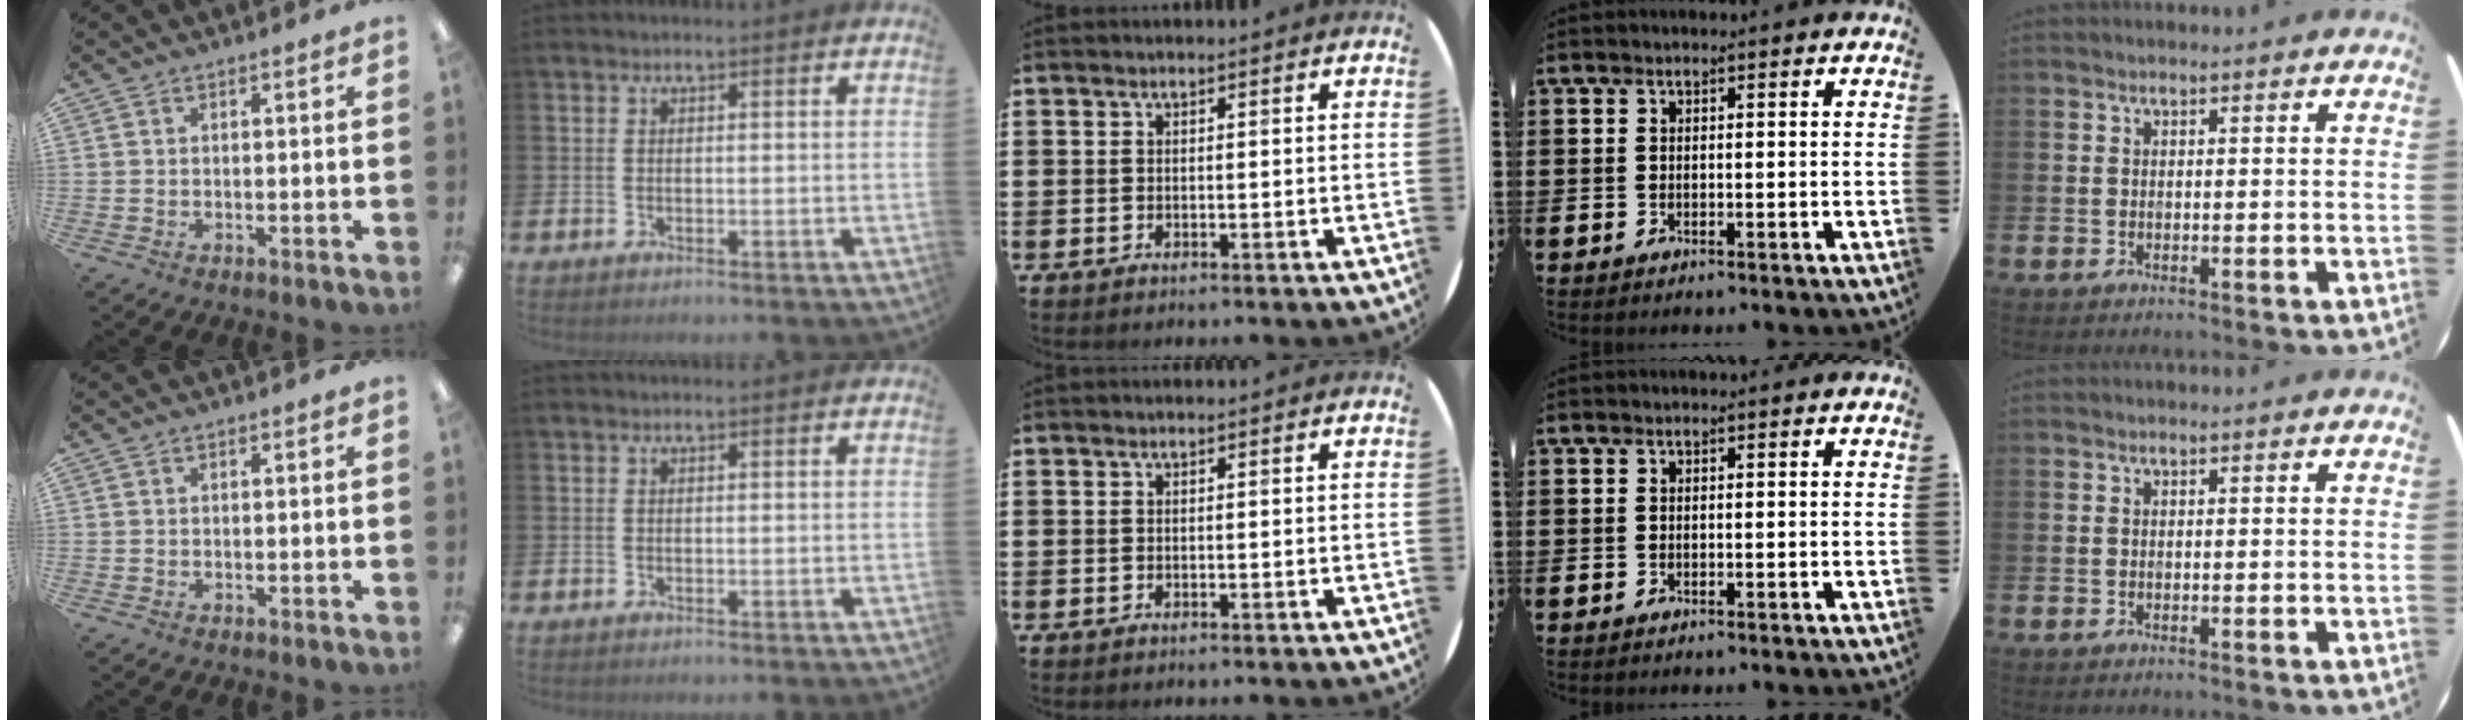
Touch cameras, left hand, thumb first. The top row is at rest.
{}